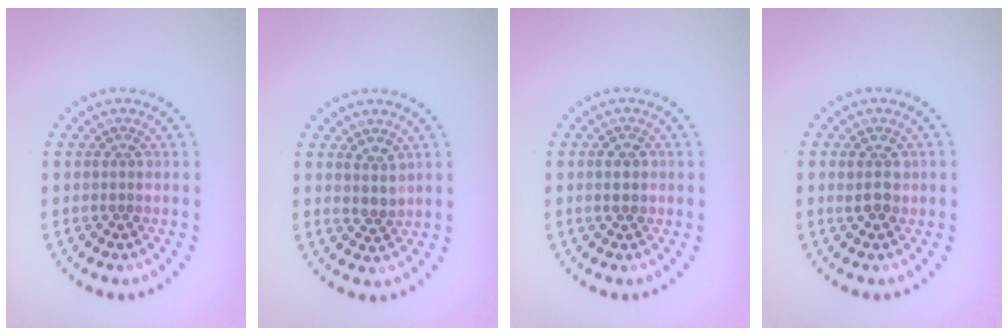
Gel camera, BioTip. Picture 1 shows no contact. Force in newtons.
{"total": 1.9, "press": 1.5, "slide": 1.2}
{"total": 2.2, "press": 2.2, "slide": 0.1}
{"total": 1.9, "press": 1.8, "slide": 0.5}